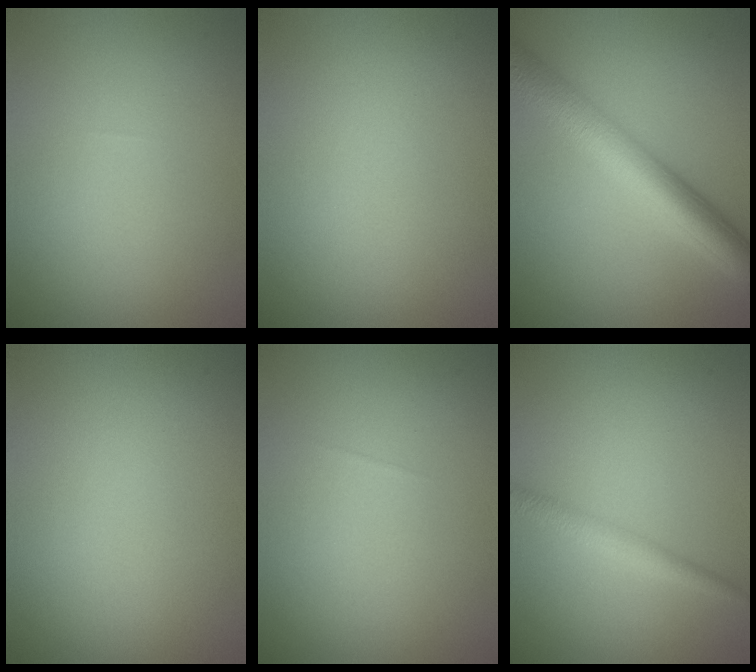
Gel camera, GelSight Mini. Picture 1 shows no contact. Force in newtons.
{"total": 0.0}
{"total": 7.8, "press": 7.8, "slide": 0.2}
{"total": 0.0}
{"total": 0.0}
{"total": 1.9, "press": 1.9, "slide": 0.1}